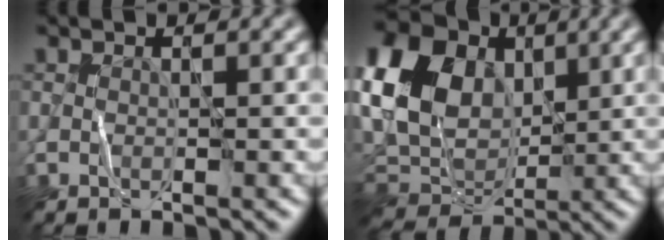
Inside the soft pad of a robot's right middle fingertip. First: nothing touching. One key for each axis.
{"total": 10.5, "fx": 2.3, "fy": 8.3, "fz": 6.1, "tx": -0.139, "ty": 0.016, "tz": 0.030}